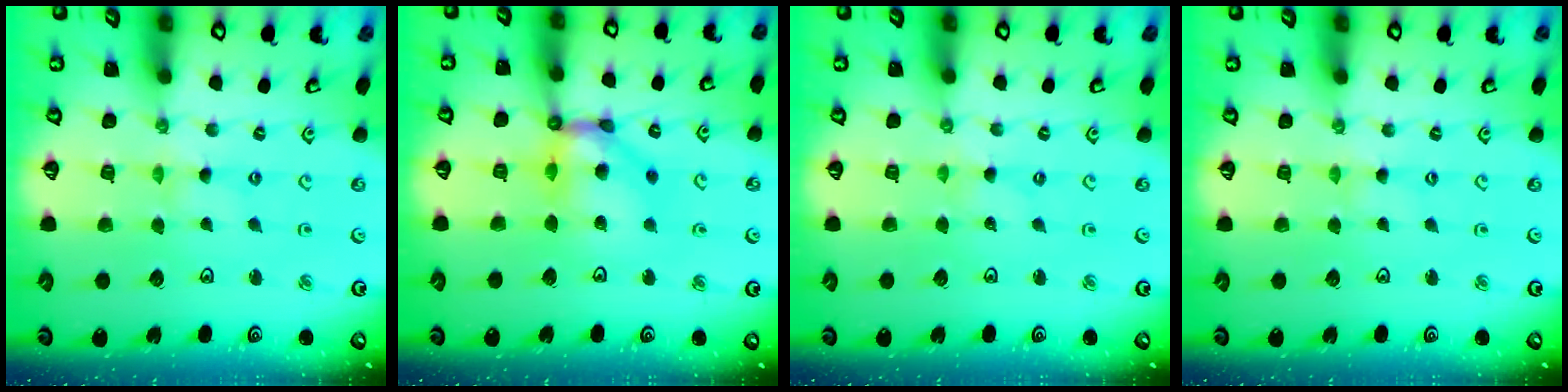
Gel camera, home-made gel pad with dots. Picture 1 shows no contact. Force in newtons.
{"total": 13.3, "press": 13.2, "slide": 1.4}
{"total": 0.0}
{"total": 0.5, "press": 0.5, "slide": 0.1}